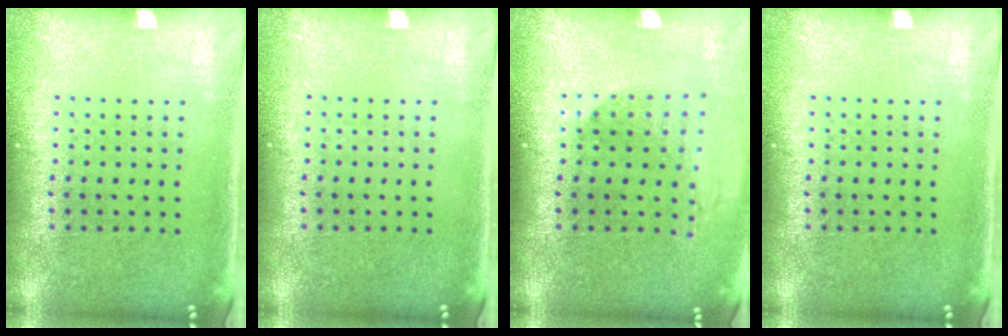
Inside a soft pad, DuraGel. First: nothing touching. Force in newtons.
{"total": 0.0}
{"total": 1.3, "press": 1.3, "slide": 0.4}
{"total": 0.0}